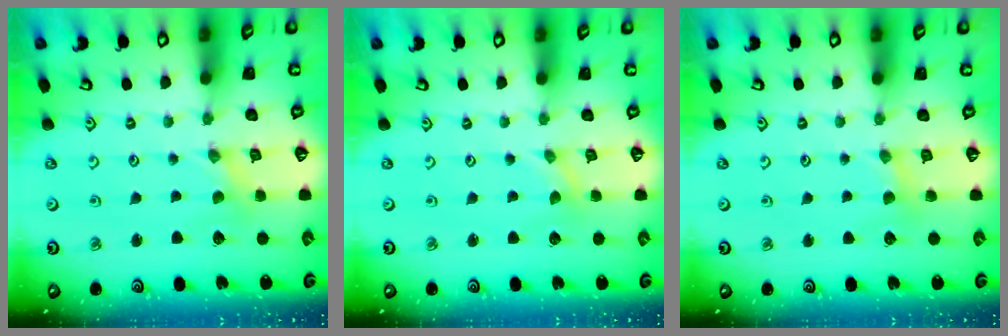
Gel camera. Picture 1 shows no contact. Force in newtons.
{"total": 0.0}
{"total": 2.7, "press": 2.7, "slide": 0.4}